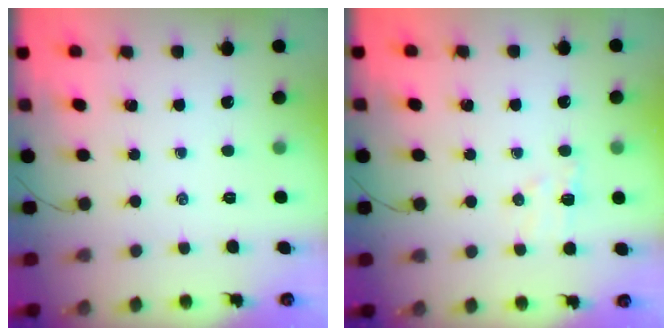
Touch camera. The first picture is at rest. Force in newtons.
{"total": 5.4, "press": 5.4, "slide": 0.9}